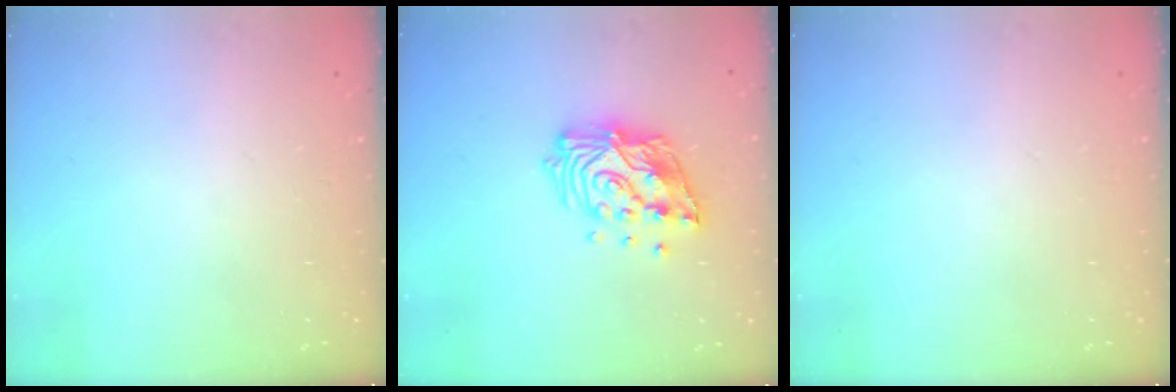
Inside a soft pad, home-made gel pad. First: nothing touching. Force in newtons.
{"total": 16.1, "press": 16.0, "slide": 1.9}
{"total": 0.0}